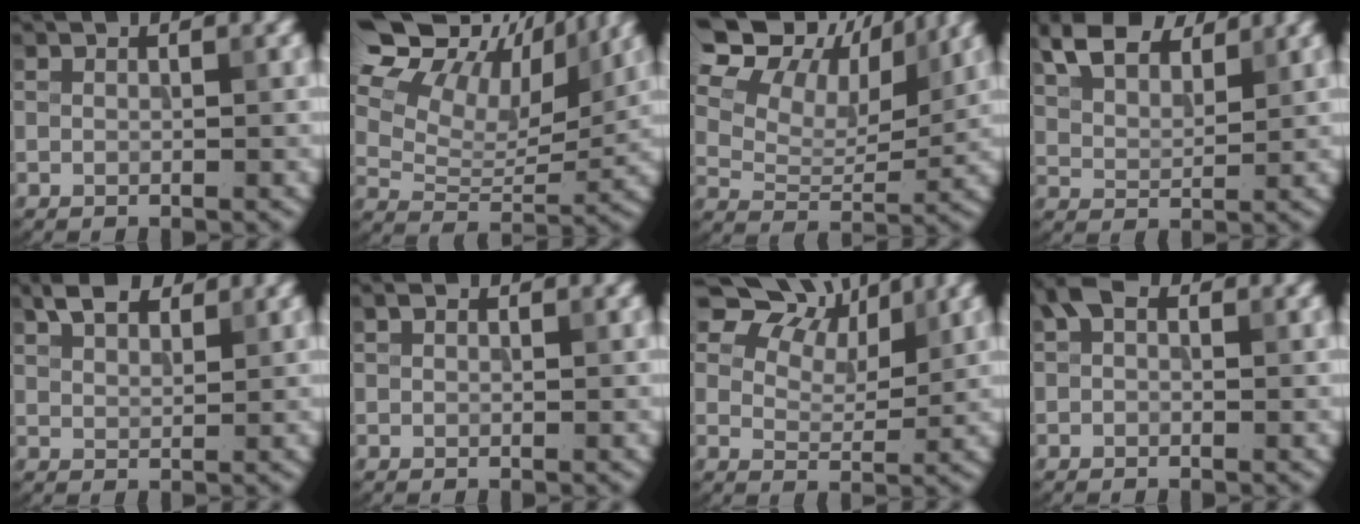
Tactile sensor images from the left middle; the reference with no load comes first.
{"total": 14.3, "force": [9.9, 6.9, 7.7], "torque": [-0.171, 0.047, 0.147]}
{"total": 14.1, "force": [8.6, 8.1, 7.6], "torque": [-0.151, 0.044, 0.134]}
{"total": 6.8, "force": [5.0, 2.9, 3.6], "torque": [-0.083, 0.018, 0.086]}
{"total": 3.2, "force": [2.4, 1.5, 1.7], "torque": [-0.037, 0.009, 0.046]}
{"total": 0.6, "force": [0.4, 0.4, 0.3], "torque": [-0.005, 0.002, 0.006]}
{"total": 7.9, "force": [5.9, 3.8, 3.6], "torque": [-0.068, -0.006, 0.098]}
{"total": 1.6, "force": [0.4, 1.1, 1.1], "torque": [-0.017, 0.006, 0.000]}